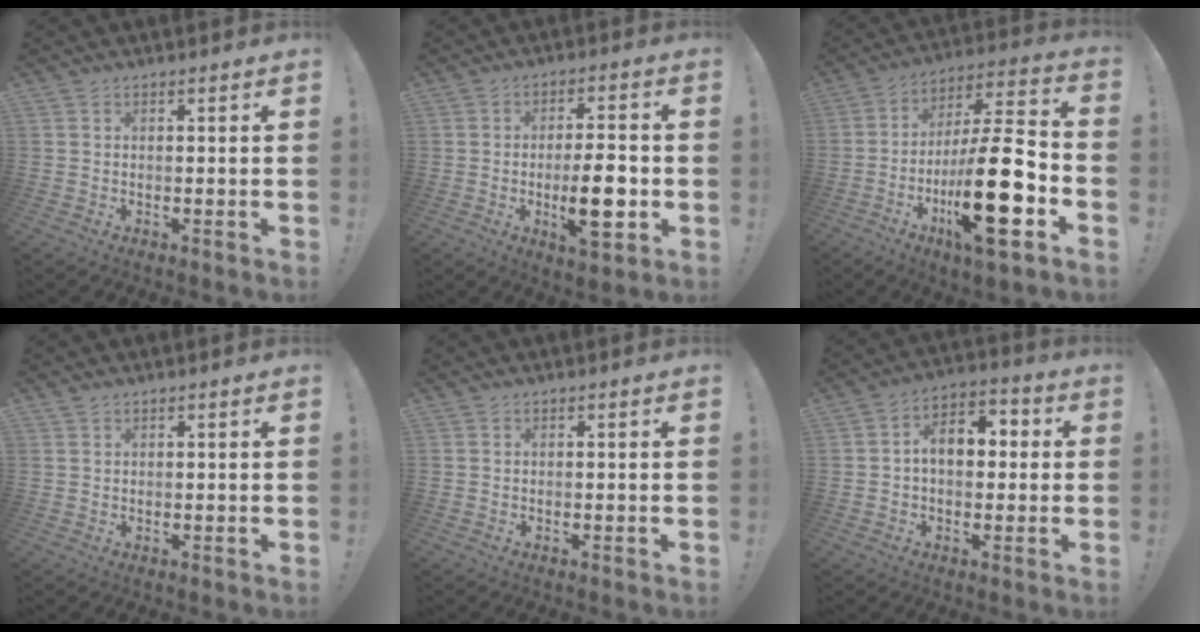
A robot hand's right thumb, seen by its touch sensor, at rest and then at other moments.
{"total": 11.1, "force": [-3.0, 4.3, 9.8], "torque": [-0.152, 0.004, -0.053]}
{"total": 25.4, "force": [-8.0, 7.4, 23.0], "torque": [-0.388, 0.043, -0.125]}
{"total": 0.8, "force": [0.7, 0.4, 0.1], "torque": [0.005, -0.003, 0.011]}
{"total": 0.0}
{"total": 9.7, "force": [1.2, 6.3, 7.3], "torque": [-0.105, 0.009, 0.024]}